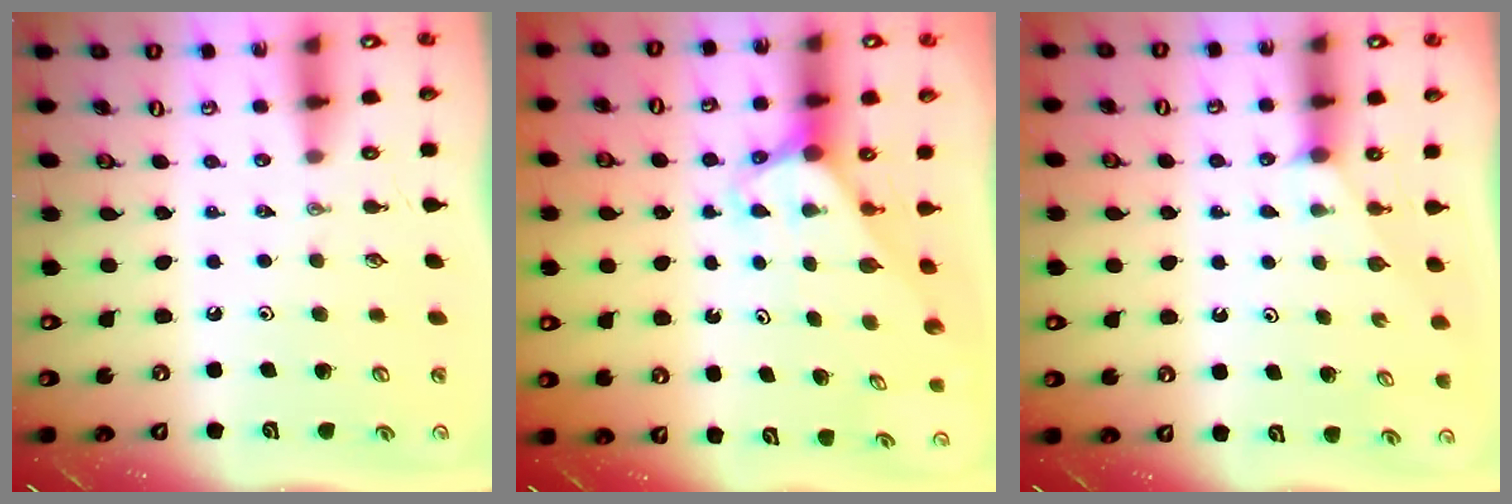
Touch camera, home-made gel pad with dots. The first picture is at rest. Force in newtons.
{"total": 3.2, "press": 3.2, "slide": 0.2}
{"total": 1.8, "press": 1.8, "slide": 0.2}